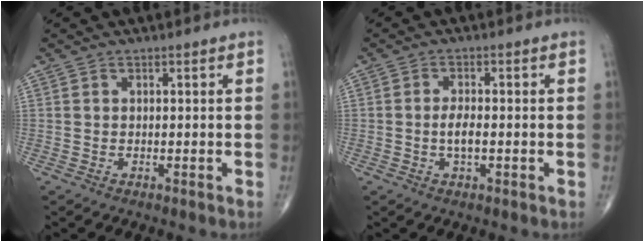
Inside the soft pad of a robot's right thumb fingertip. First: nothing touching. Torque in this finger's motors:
{"motor_torque": [2.23, 1.98, 1.38, -1.40, 0.29]}